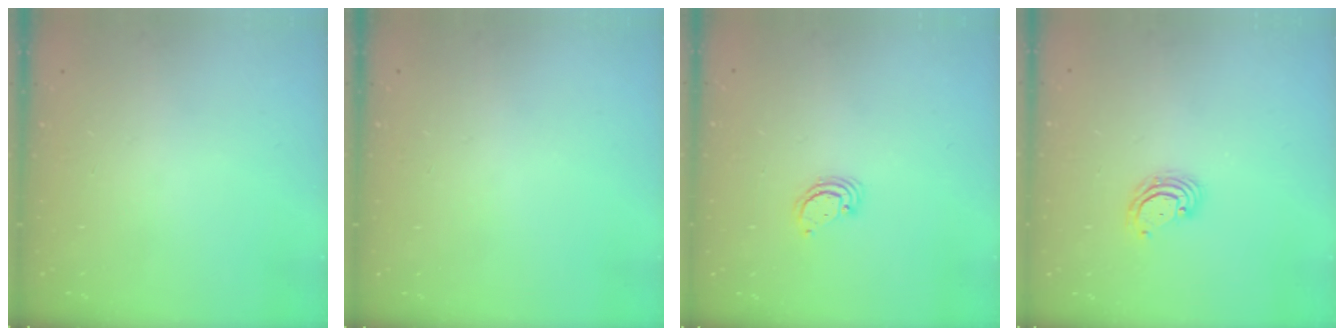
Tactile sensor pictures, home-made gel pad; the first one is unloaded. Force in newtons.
{"total": 0.0}
{"total": 2.3, "press": 2.3, "slide": 0.1}
{"total": 4.2, "press": 4.2, "slide": 0.3}